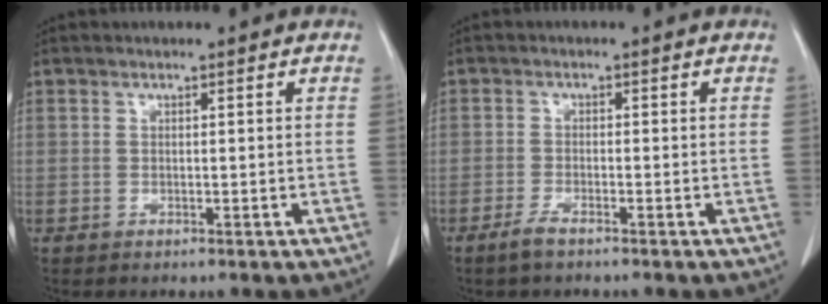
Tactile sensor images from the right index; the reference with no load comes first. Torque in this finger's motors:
{"motor_torque": [0.08, -0.04, 0.02, 0.01]}